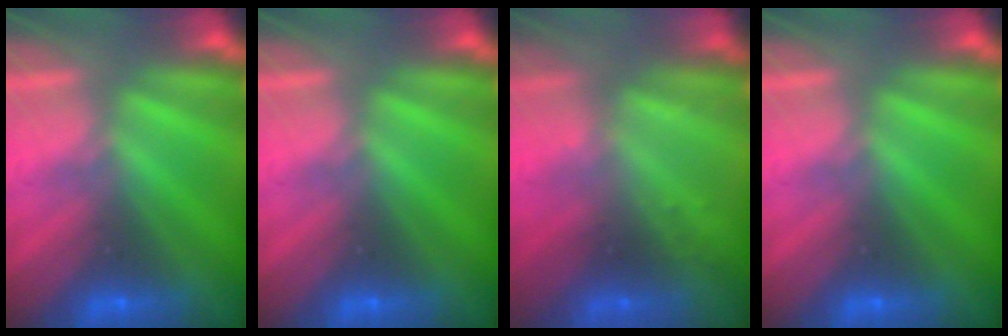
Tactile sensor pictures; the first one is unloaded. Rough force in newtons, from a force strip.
{"total": 0.0}
{"total": 2.3}
{"total": 0.0}